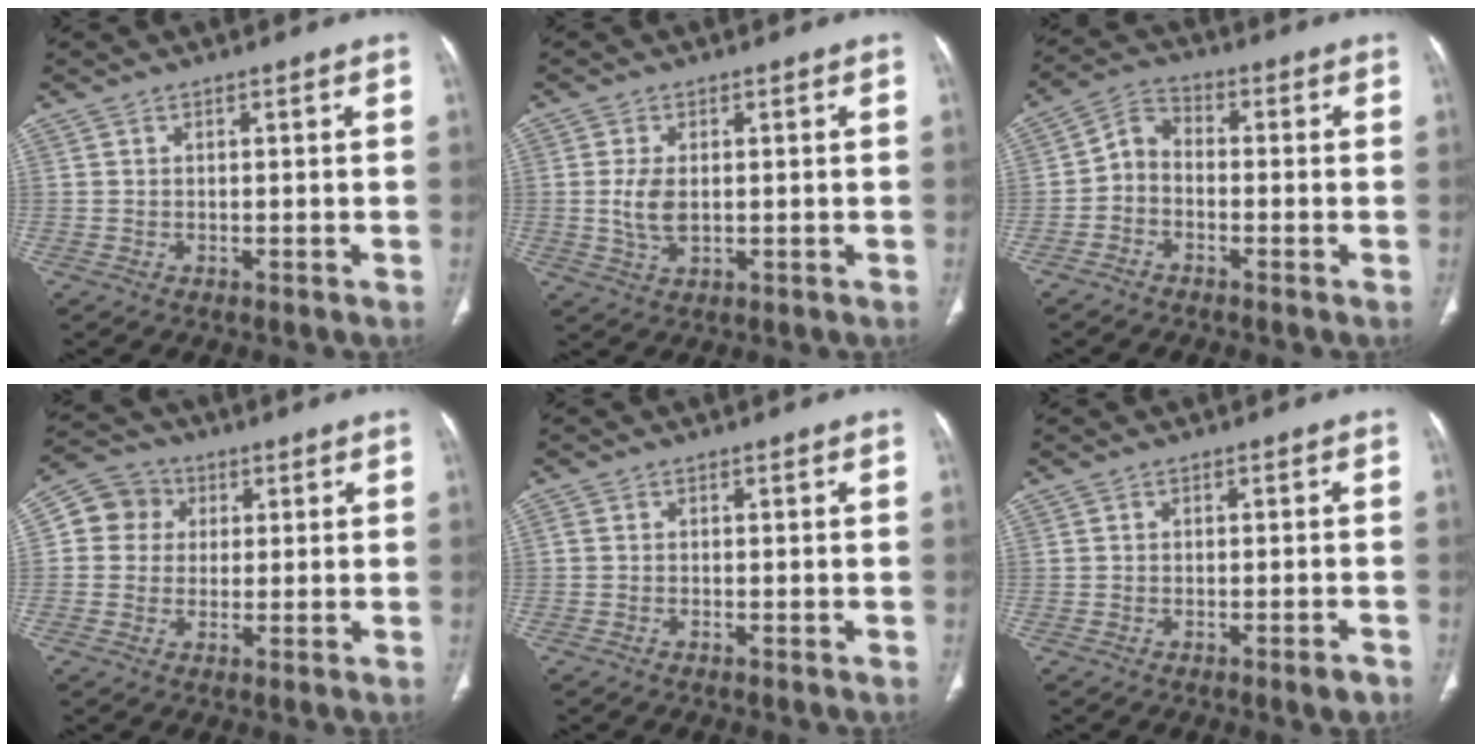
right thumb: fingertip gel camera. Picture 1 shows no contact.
{"total": 4.7, "force": [0.2, 2.6, 3.9], "torque": [-0.081, -0.003, 0.008]}
{"total": 4.8, "force": [-1.6, 3.4, 2.9], "torque": [-0.043, 0.026, -0.046]}
{"total": 7.3, "force": [1.4, 6.8, 2.3], "torque": [-0.015, 0.011, 0.014]}
{"total": 0.5, "force": [-0.4, 0.1, 0.3], "torque": [-0.010, -0.001, -0.012]}
{"total": 2.3, "force": [-1.5, 0.4, 1.7], "torque": [-0.021, 0.003, -0.022]}